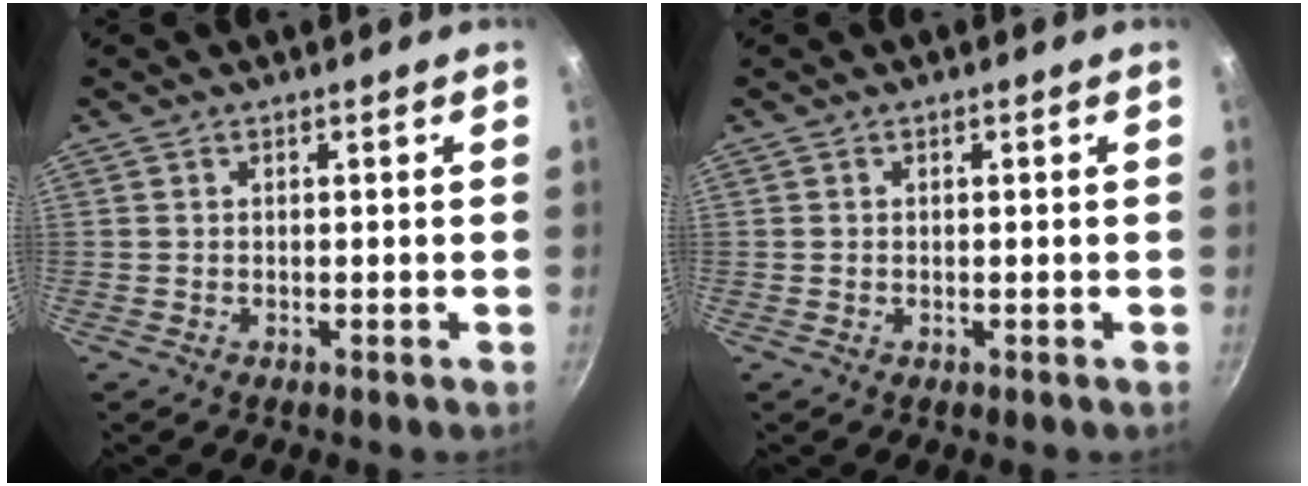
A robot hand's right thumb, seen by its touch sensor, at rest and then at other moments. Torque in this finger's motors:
{"motor_torque": [0.12, -0.20, -0.03, -0.19, 0.02]}